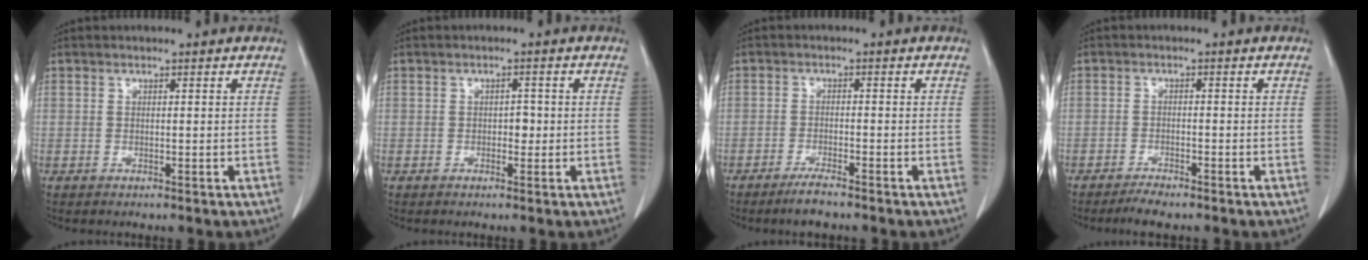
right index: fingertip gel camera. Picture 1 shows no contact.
{"total": 1.5, "force": [-0.2, 1.0, 1.2], "torque": [-0.011, 0.004, -0.003]}
{"total": 3.1, "force": [-2.6, 0.1, 1.8], "torque": [-0.040, -0.006, -0.046]}
{"total": 2.6, "force": [-2.3, 0.3, 1.2], "torque": [-0.026, -0.006, -0.038]}